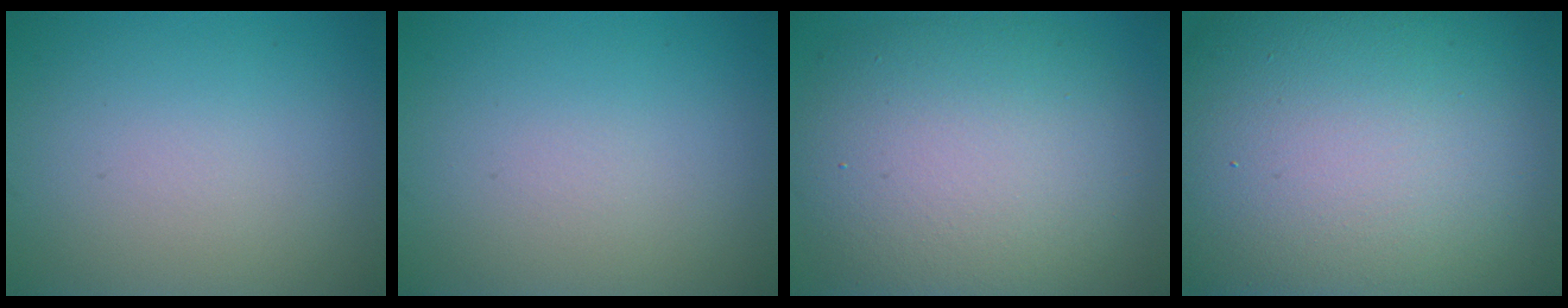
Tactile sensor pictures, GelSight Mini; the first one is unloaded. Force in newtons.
{"total": 0.0}
{"total": 11.3, "press": 11.3, "slide": 0.9}
{"total": 23.9, "press": 23.9, "slide": 1.7}